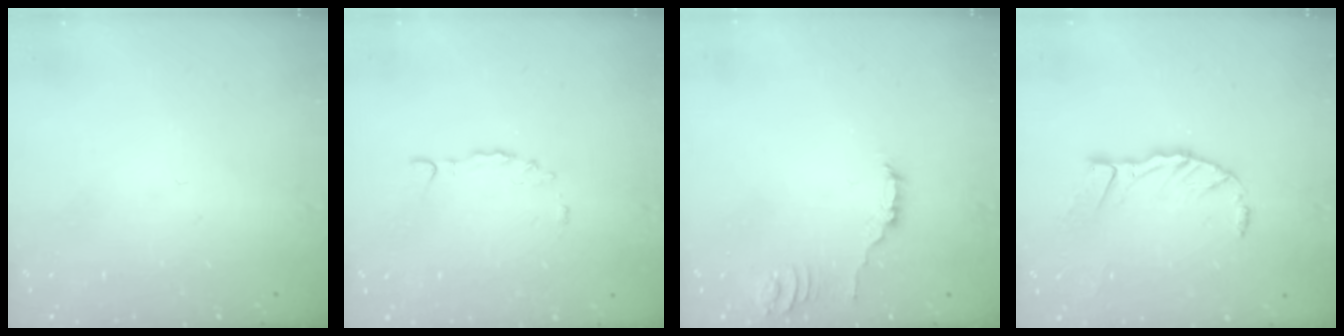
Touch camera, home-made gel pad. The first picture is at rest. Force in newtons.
{"total": 4.8, "press": 4.7, "slide": 0.7}
{"total": 1.8, "press": 1.8, "slide": 0.3}
{"total": 8.8, "press": 8.7, "slide": 1.3}